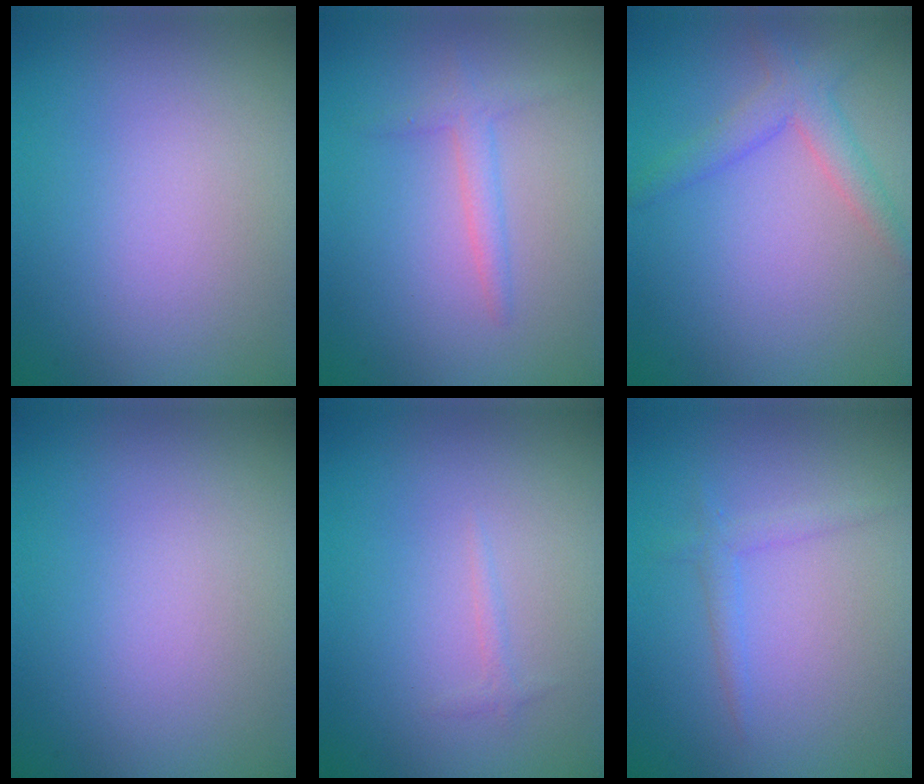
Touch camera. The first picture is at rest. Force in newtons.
{"total": 1.8, "press": 1.8, "slide": 0.1}
{"total": 3.0, "press": 3.0, "slide": 0.1}
{"total": 0.0}
{"total": 0.6, "press": 0.6, "slide": 0.1}
{"total": 1.4, "press": 1.4, "slide": 0.1}